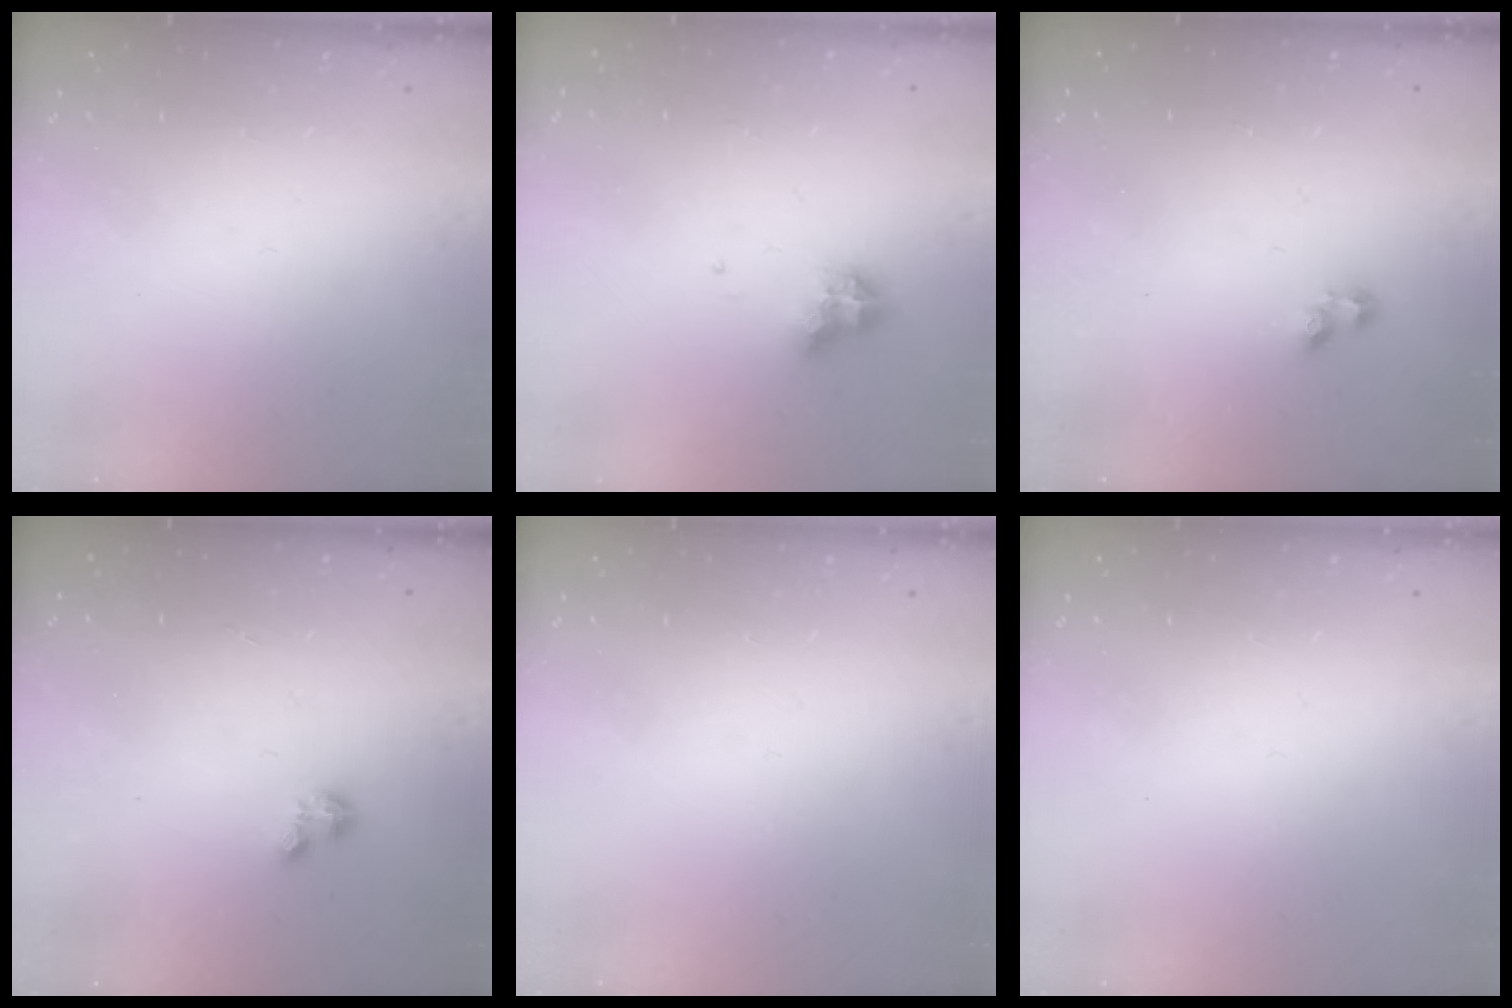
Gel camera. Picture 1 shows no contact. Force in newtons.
{"total": 7.8, "press": 7.7, "slide": 1.1}
{"total": 1.9, "press": 1.9, "slide": 0.3}
{"total": 0.7, "press": 0.6, "slide": 0.2}
{"total": 0.0}
{"total": 0.0}